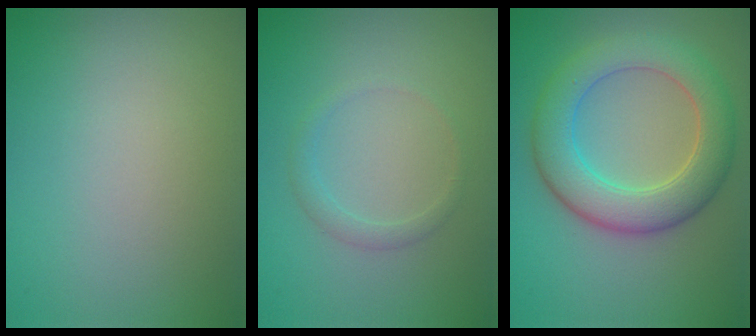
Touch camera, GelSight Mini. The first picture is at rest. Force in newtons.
{"total": 1.3, "press": 1.3, "slide": 0.0}
{"total": 6.4, "press": 6.4, "slide": 0.3}